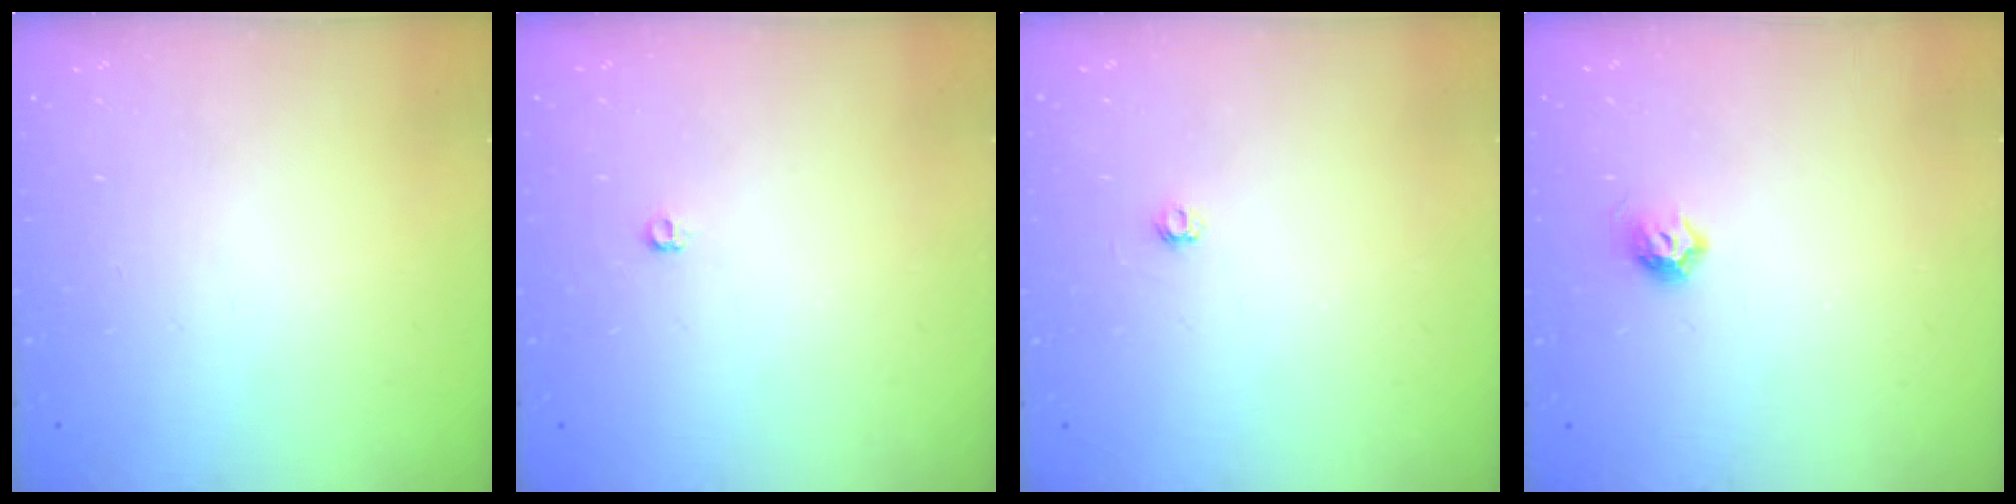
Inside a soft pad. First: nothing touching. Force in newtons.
{"total": 3.9, "press": 3.9, "slide": 0.7}
{"total": 2.9, "press": 2.9, "slide": 0.3}
{"total": 5.9, "press": 5.8, "slide": 0.9}